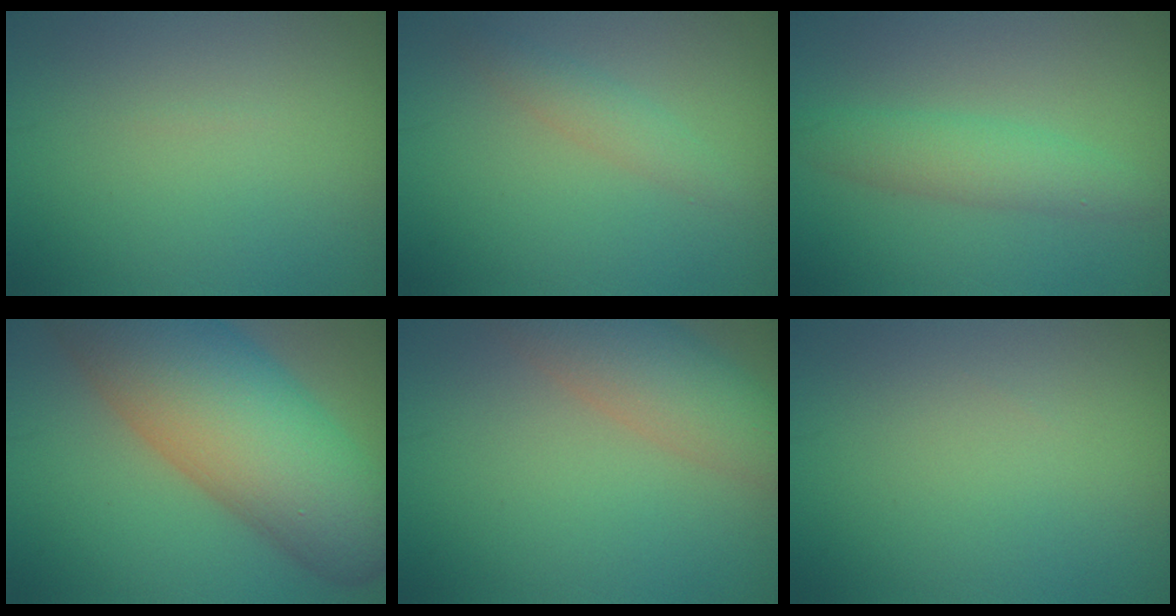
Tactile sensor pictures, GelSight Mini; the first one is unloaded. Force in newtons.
{"total": 1.6, "press": 1.6, "slide": 0.1}
{"total": 3.0, "press": 3.0, "slide": 0.1}
{"total": 13.3, "press": 13.3, "slide": 0.6}
{"total": 5.5, "press": 5.5, "slide": 0.3}
{"total": 0.0}